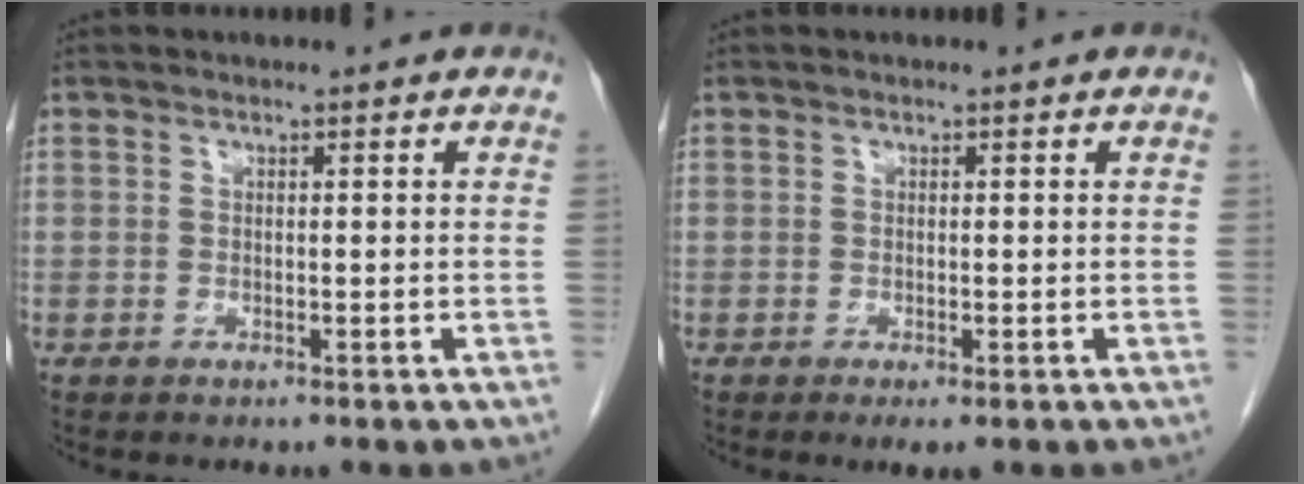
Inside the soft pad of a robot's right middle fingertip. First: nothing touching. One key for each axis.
{"total": 1.5, "fx": -0.8, "fy": 0.4, "fz": 1.2, "tx": -0.019, "ty": -0.005, "tz": -0.009}